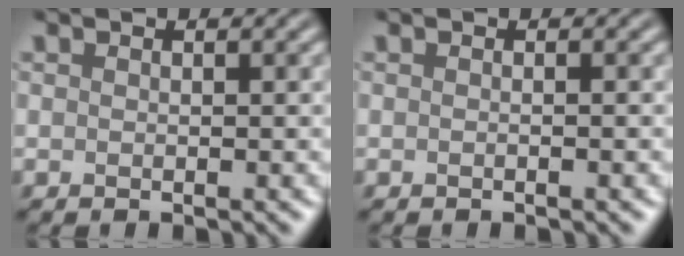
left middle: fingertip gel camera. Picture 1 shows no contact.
{"total": 0.9, "force": [0.1, 0.5, 0.7], "torque": [-0.002, -0.011, -0.011]}